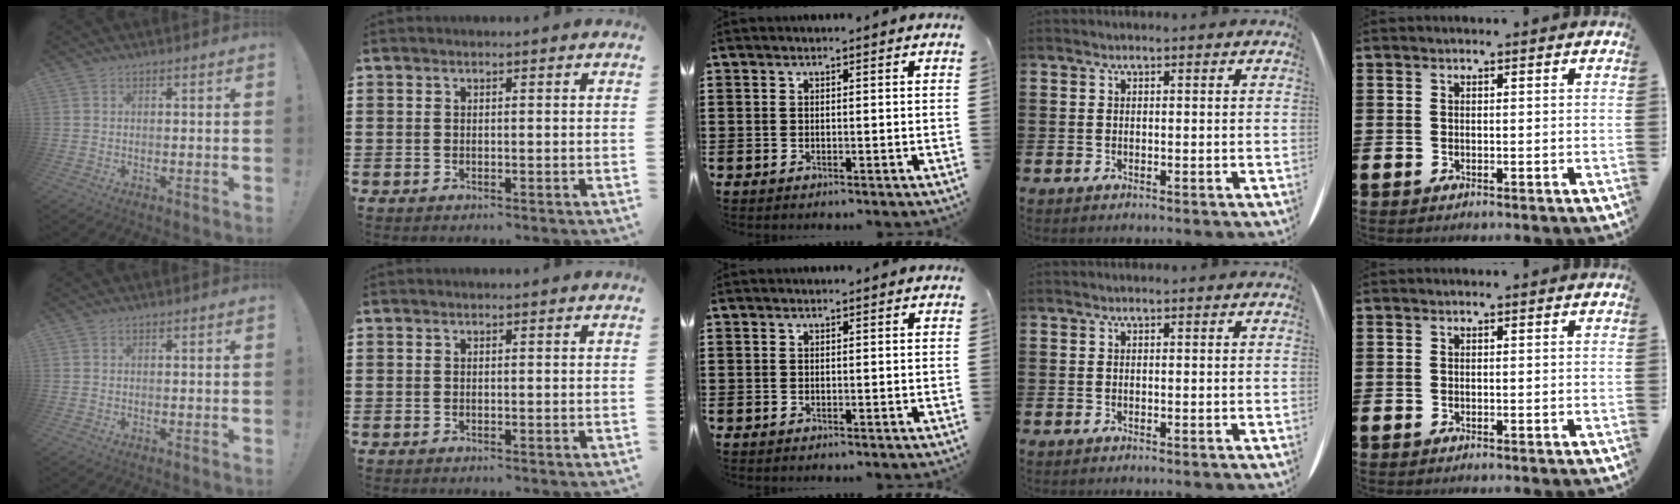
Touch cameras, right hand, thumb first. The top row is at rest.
{}